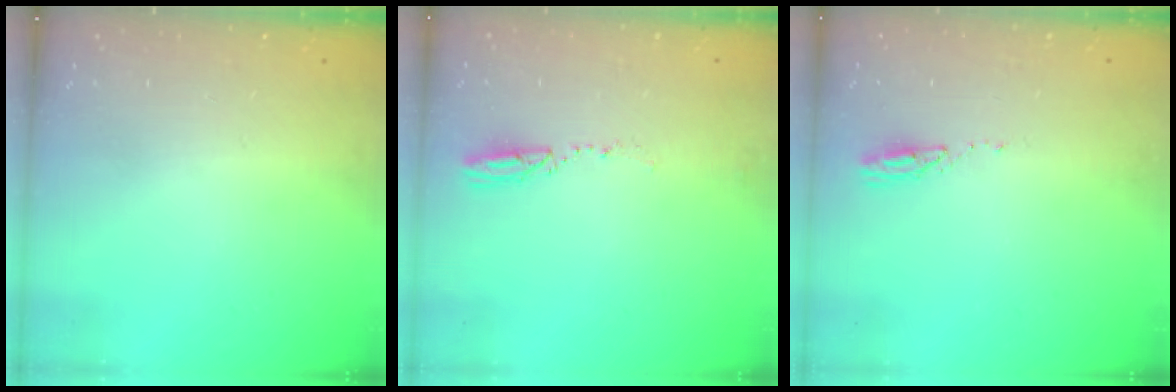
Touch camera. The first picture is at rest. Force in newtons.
{"total": 3.2, "press": 3.2, "slide": 0.4}
{"total": 3.0, "press": 2.9, "slide": 0.3}